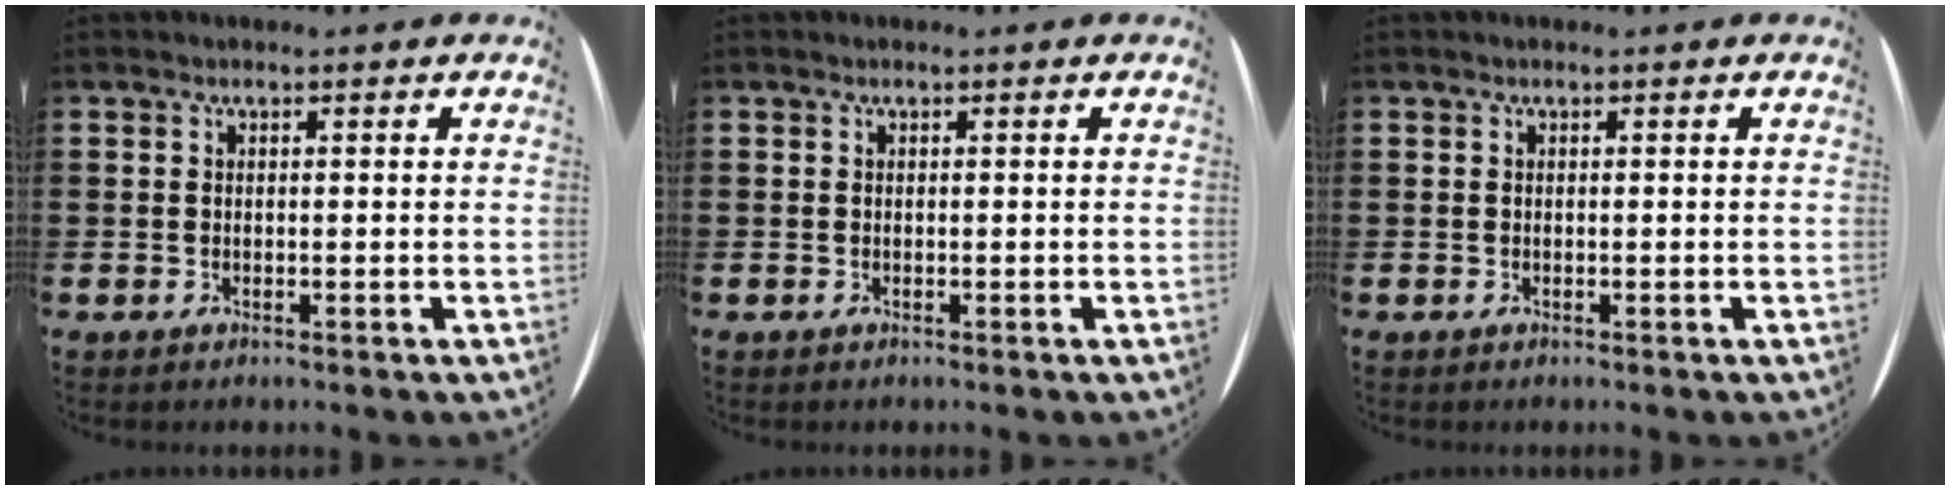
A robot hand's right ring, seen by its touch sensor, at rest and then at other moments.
{"total": 0.0}
{"total": 0.0}